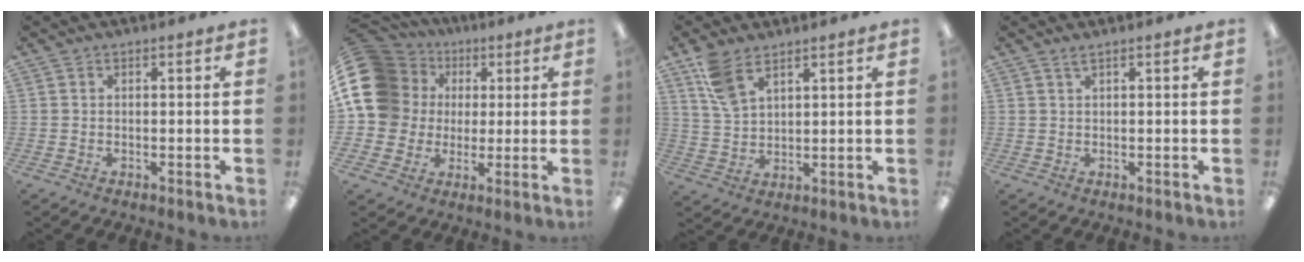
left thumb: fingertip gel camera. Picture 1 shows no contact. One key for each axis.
{"total": 15.9, "fx": 2.7, "fy": 14.2, "fz": 6.5, "tx": -0.138, "ty": 0.001, "tz": 0.060}
{"total": 7.6, "fx": 5.3, "fy": 3.6, "fz": 4.0, "tx": -0.086, "ty": -0.016, "tz": 0.101}
{"total": 1.3, "fx": 0.9, "fy": 0.1, "fz": 0.9, "tx": -0.021, "ty": 0.001, "tz": 0.016}